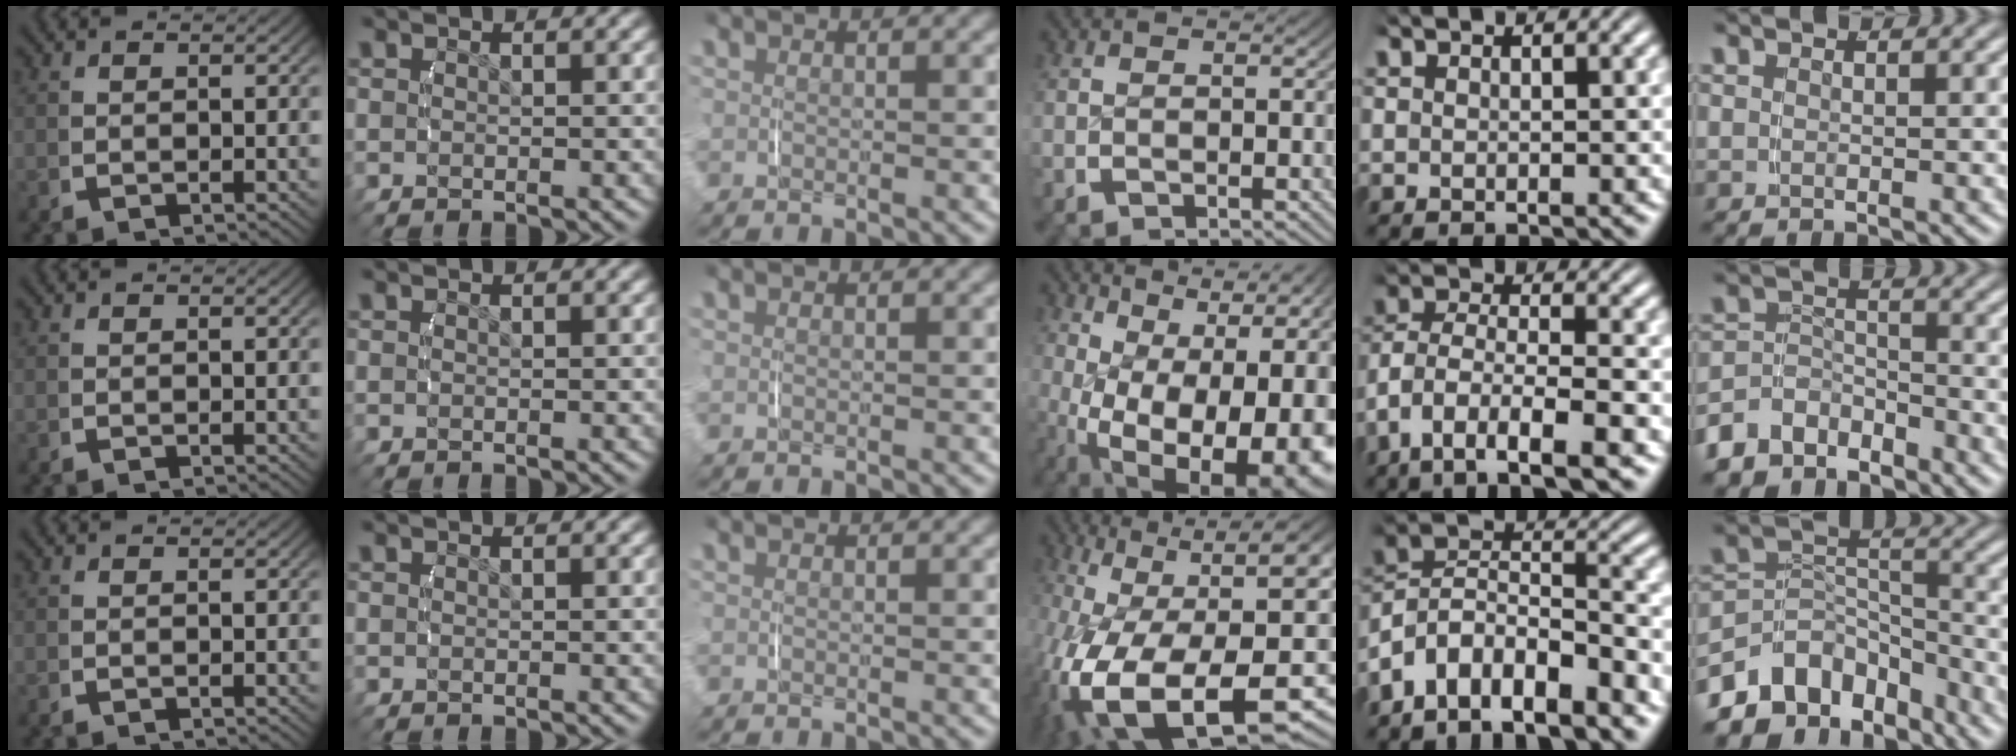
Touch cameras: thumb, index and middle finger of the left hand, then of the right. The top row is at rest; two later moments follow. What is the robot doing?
{"motion": "lift_and_place", "object": "backpack"}